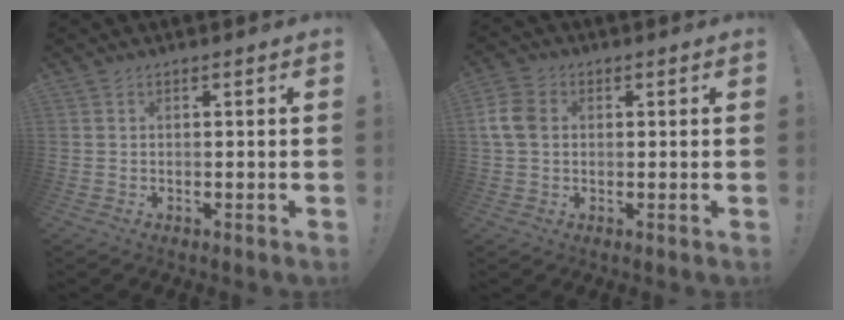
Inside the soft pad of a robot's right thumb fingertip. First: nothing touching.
{"total": 8.0, "force": [1.0, 6.0, 5.2], "torque": [-0.114, 0.007, 0.022]}